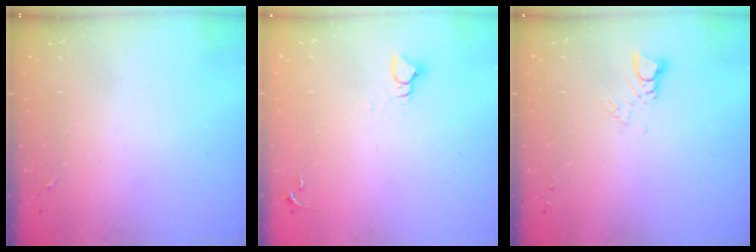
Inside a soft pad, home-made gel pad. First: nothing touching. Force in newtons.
{"total": 3.9, "press": 3.8, "slide": 0.3}
{"total": 3.6, "press": 3.6, "slide": 0.1}